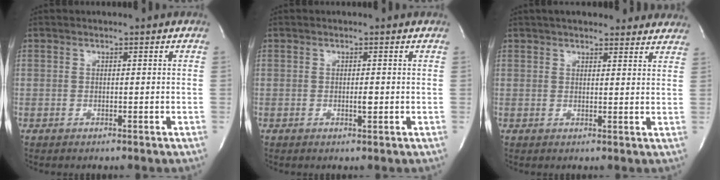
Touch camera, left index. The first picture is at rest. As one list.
[{"total": 1.0, "force": [-0.1, 0.2, 1.0], "torque": [-0.016, -0.001, -0.001]}, {"total": 15.0, "force": [13.3, 3.9, 5.7], "torque": [-0.061, 0.027, 0.160]}]